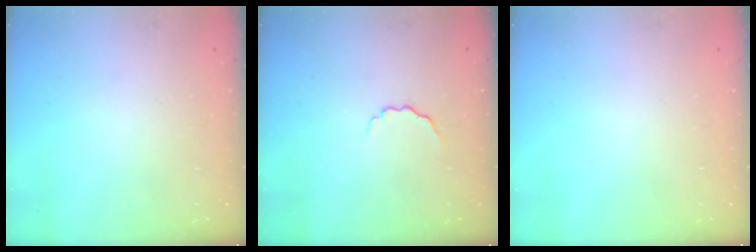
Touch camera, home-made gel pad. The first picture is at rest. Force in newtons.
{"total": 3.1, "press": 3.0, "slide": 0.7}
{"total": 0.0}